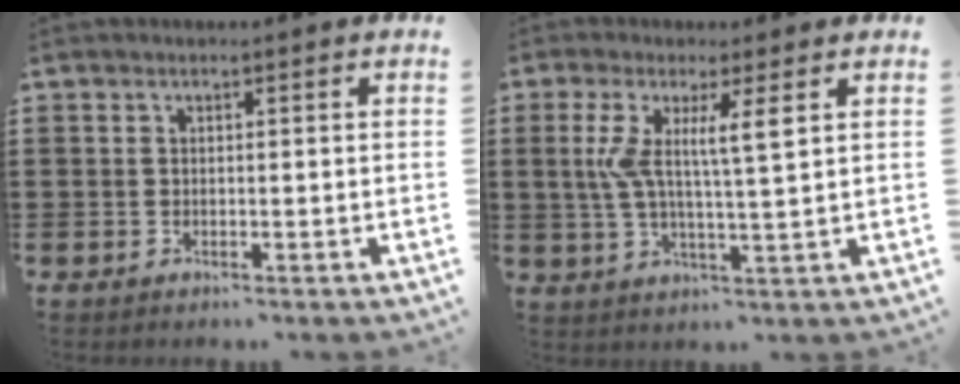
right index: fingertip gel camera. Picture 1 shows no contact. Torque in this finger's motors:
{"motor_torque": [0.51, 0.19, 0.43, 0.18]}